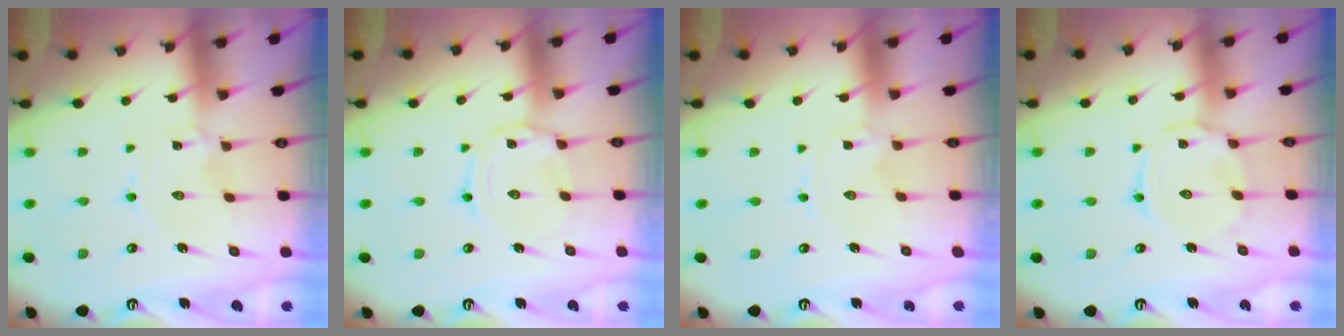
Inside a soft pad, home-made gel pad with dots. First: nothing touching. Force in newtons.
{"total": 2.6, "press": 2.6, "slide": 0.4}
{"total": 0.0}
{"total": 5.3, "press": 5.2, "slide": 0.2}